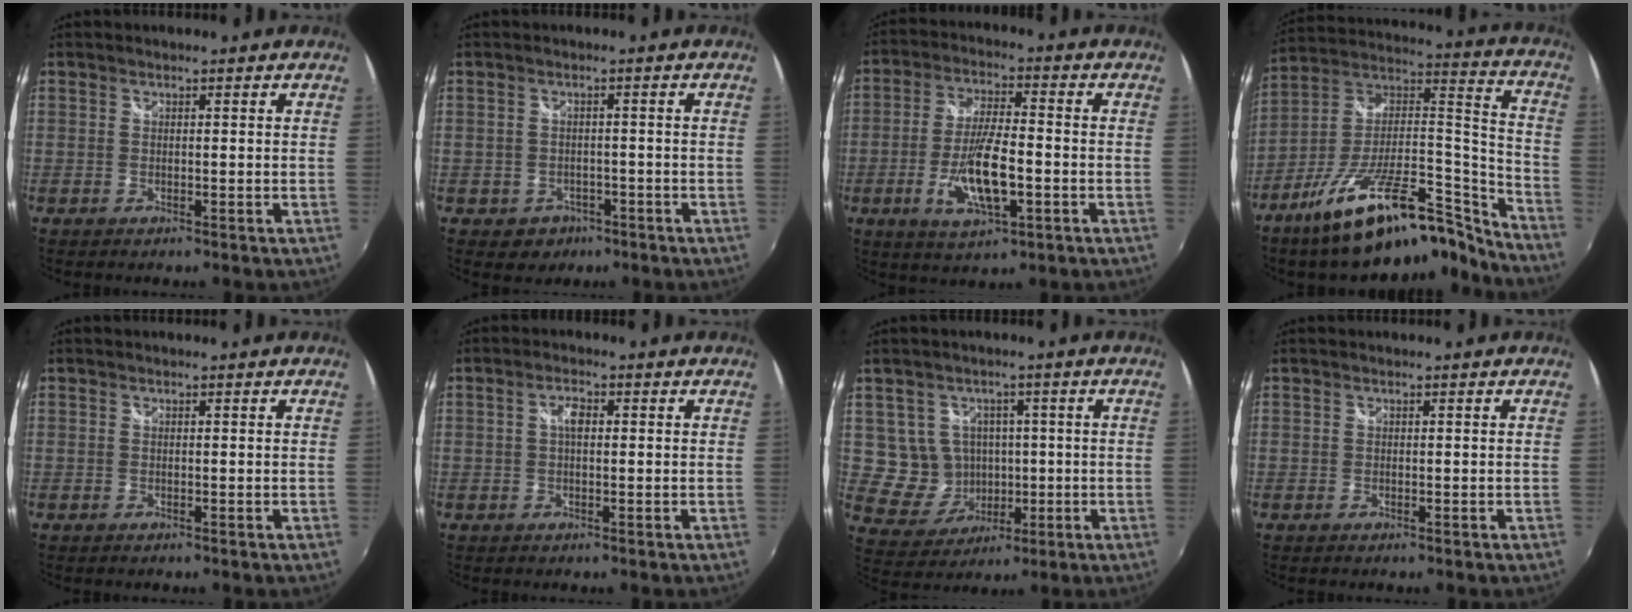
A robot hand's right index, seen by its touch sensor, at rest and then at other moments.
{"total": 4.3, "force": [-2.0, 3.7, 0.8], "torque": [-0.031, 0.002, -0.022]}
{"total": 11.2, "force": [-3.4, 3.4, 10.1], "torque": [-0.200, -0.009, -0.060]}
{"total": 25.1, "force": [-19.2, 6.8, 14.7], "torque": [-0.215, 0.009, -0.307]}
{"total": 0.0}
{"total": 2.4, "force": [0.3, 1.1, 2.2], "torque": [-0.039, 0.007, 0.002]}
{"total": 8.1, "force": [0.4, 7.8, 1.9], "torque": [-0.053, 0.009, 0.024]}
{"total": 0.0}